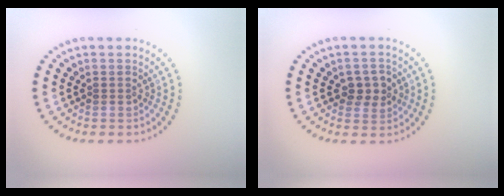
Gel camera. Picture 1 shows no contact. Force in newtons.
{"total": 2.4, "press": 2.3, "slide": 0.5}